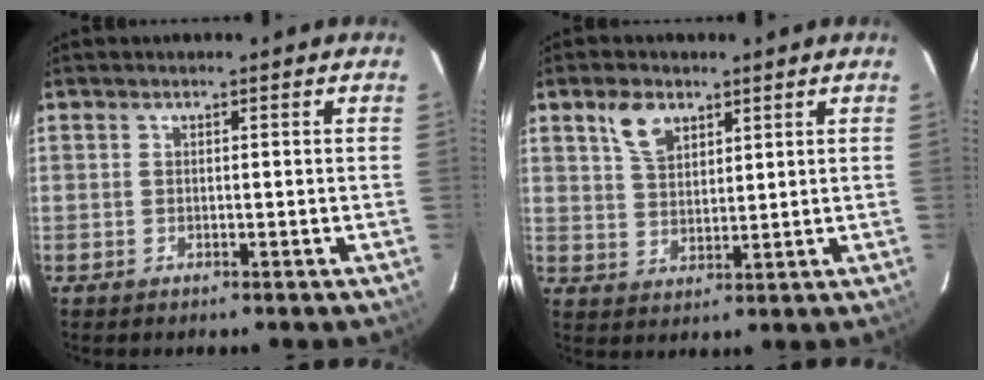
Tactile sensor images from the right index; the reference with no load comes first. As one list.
[{"total": 6.0, "force": [3.6, 3.5, 3.4], "torque": [-0.064, 0.010, 0.069]}]